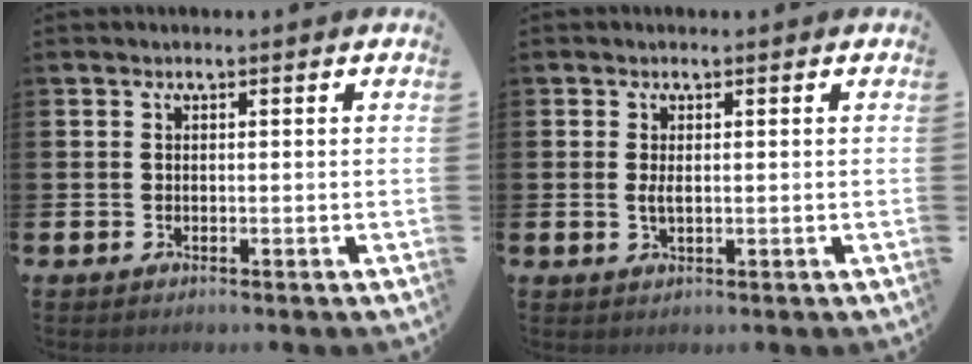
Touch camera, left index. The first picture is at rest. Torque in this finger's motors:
{"motor_torque": [0.48, 0.02, 0.03, 0.03]}